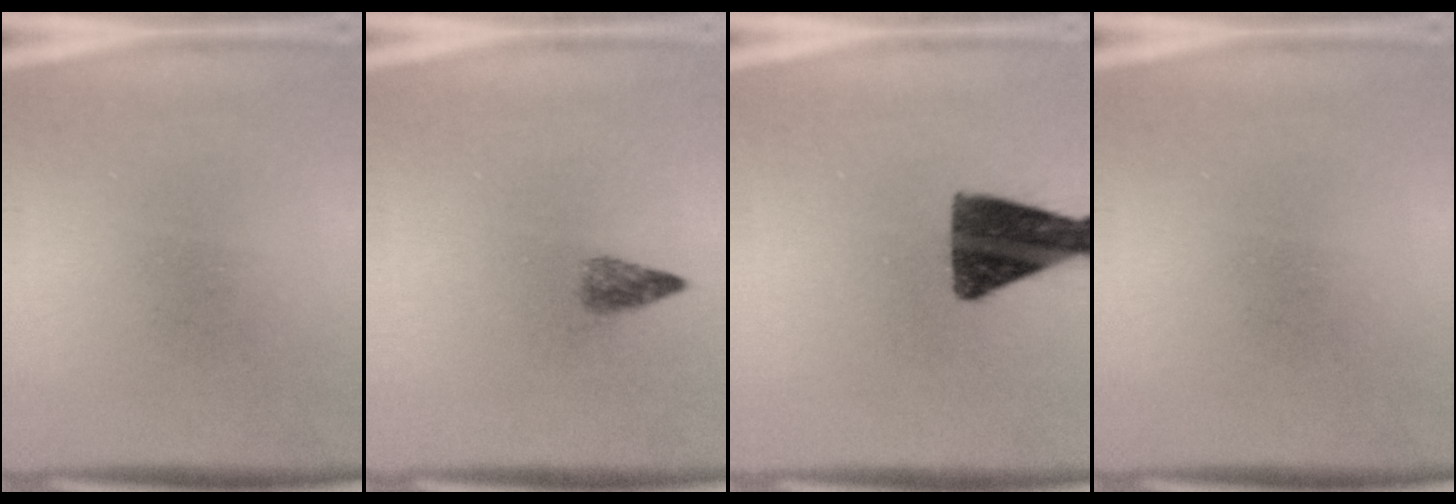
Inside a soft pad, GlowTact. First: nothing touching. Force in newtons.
{"total": 1.8}
{"total": 12.4}
{"total": 0.0}